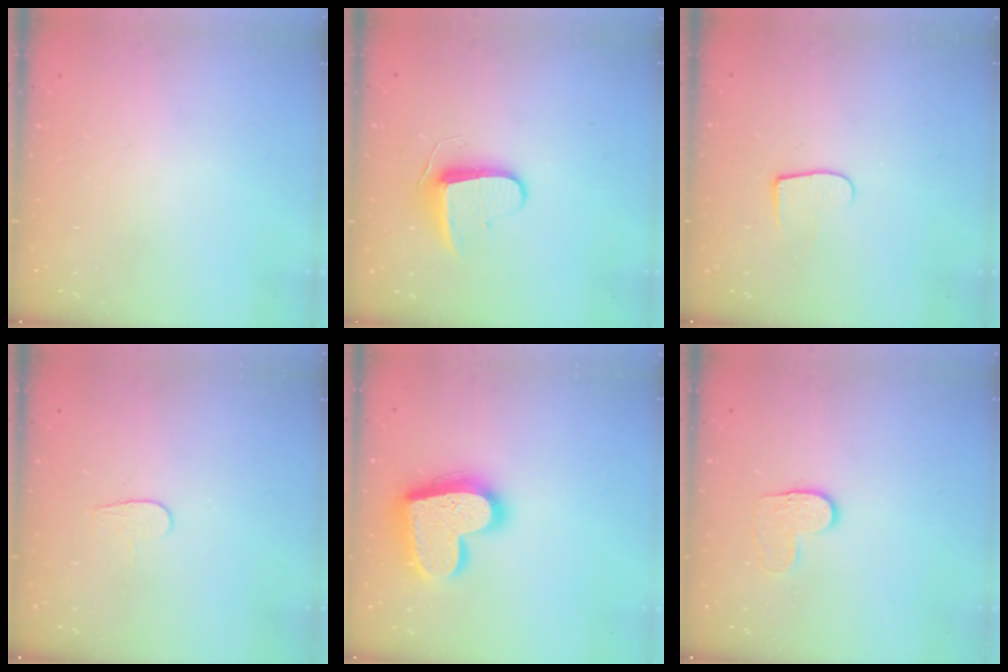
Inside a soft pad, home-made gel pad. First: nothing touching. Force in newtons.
{"total": 8.7, "press": 8.6, "slide": 0.5}
{"total": 6.1, "press": 6.0, "slide": 0.6}
{"total": 3.7, "press": 3.7, "slide": 0.3}
{"total": 20.4, "press": 20.3, "slide": 1.7}
{"total": 5.5, "press": 5.5, "slide": 0.4}